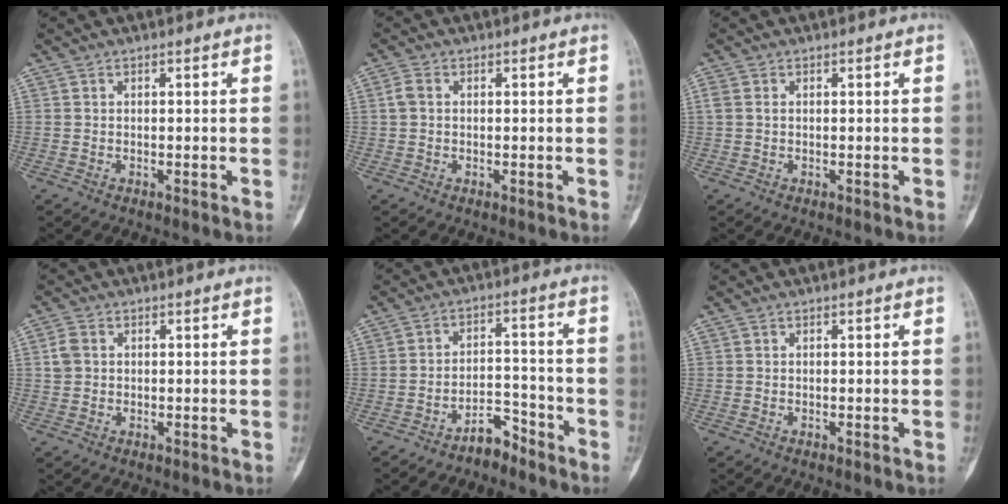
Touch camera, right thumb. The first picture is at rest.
{"total": 2.0, "force": [0.2, 1.4, 1.4], "torque": [-0.030, 0.007, 0.003]}
{"total": 1.1, "force": [0.2, 0.8, 0.8], "torque": [-0.019, 0.007, 0.006]}
{"total": 2.8, "force": [0.5, 2.3, 1.5], "torque": [-0.026, 0.006, 0.008]}
{"total": 5.0, "force": [-4.3, 2.1, 1.6], "torque": [-0.012, 0.050, -0.072]}
{"total": 0.0}